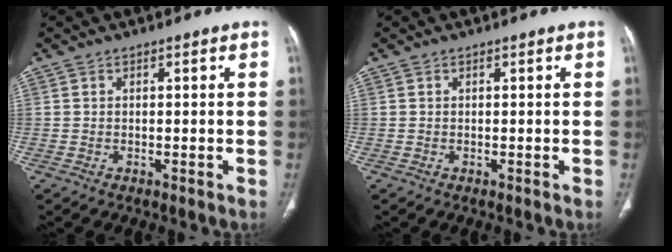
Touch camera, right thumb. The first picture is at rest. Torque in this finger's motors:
{"motor_torque": [0.00, 0.00, -0.02, 0.01, 0.03]}